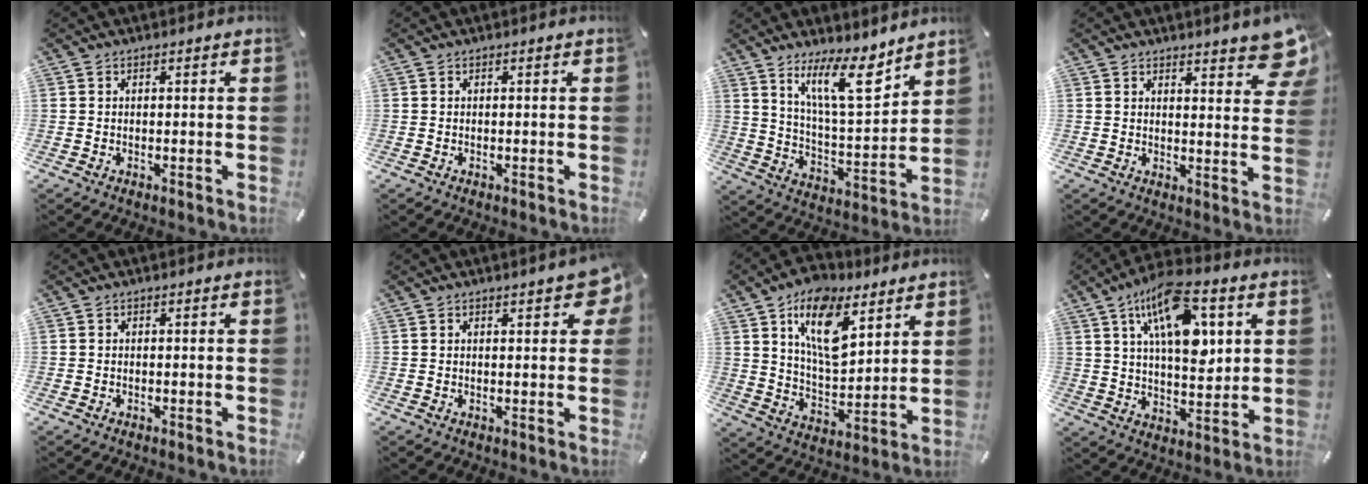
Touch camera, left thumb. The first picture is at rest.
{"total": 0.0}
{"total": 15.2, "force": [10.0, 4.9, 10.3], "torque": [-0.175, -0.059, 0.170]}
{"total": 7.5, "force": [6.2, 2.1, 3.8], "torque": [-0.043, -0.045, 0.107]}
{"total": 0.0}
{"total": 5.6, "force": [3.0, 2.1, 4.2], "torque": [-0.055, -0.011, 0.048]}
{"total": 16.1, "force": [9.0, 8.5, 10.3], "torque": [-0.173, -0.036, 0.161]}
{"total": 17.4, "force": [7.5, 8.2, 13.3], "torque": [-0.223, -0.016, 0.125]}